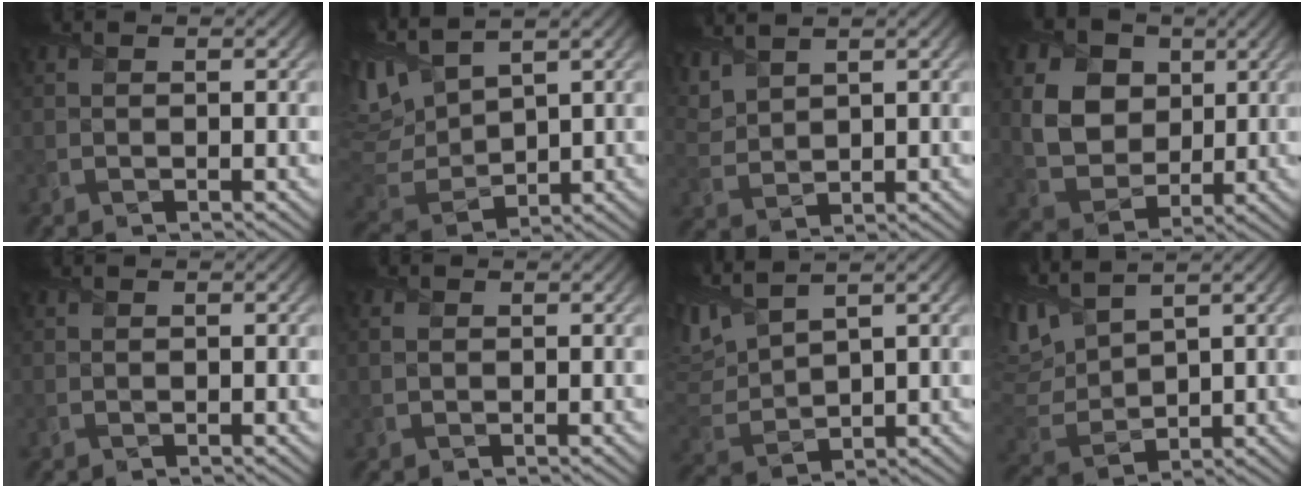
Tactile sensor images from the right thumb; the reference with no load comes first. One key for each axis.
{"total": 10.5, "fx": 6.0, "fy": 4.5, "fz": 7.5, "tx": -0.217, "ty": 0.016, "tz": 0.118}
{"total": 4.4, "fx": 3.5, "fy": 1.6, "fz": 2.1, "tx": -0.068, "ty": 0.010, "tz": 0.079}
{"total": 10.3, "fx": 3.4, "fy": 8.1, "fz": 5.5, "tx": -0.159, "ty": 0.005, "tz": 0.067}
{"total": 0.0}
{"total": 1.4, "fx": 0.5, "fy": 1.1, "fz": 0.8, "tx": -0.020, "ty": 0.002, "tz": 0.012}
{"total": 8.7, "fx": 5.4, "fy": 3.0, "fz": 6.1, "tx": -0.181, "ty": 0.021, "tz": 0.108}
{"total": 9.7, "fx": 6.0, "fy": 3.9, "fz": 6.5, "tx": -0.198, "ty": 0.019, "tz": 0.120}